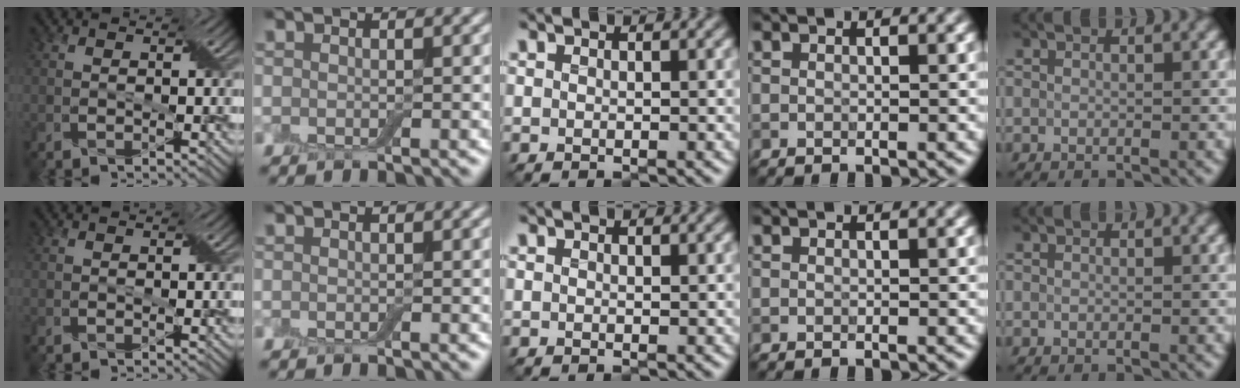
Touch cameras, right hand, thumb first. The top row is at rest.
{}